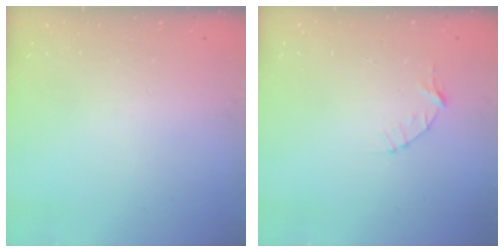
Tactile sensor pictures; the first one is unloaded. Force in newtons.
{"total": 4.1, "press": 4.1, "slide": 0.4}